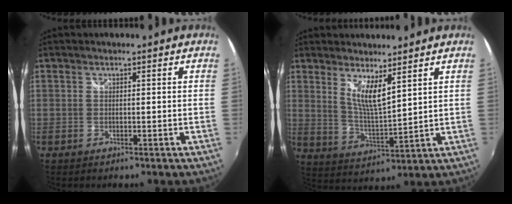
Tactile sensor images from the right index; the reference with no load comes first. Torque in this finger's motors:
{"motor_torque": [-0.04, 0.12, 0.06, 0.03]}